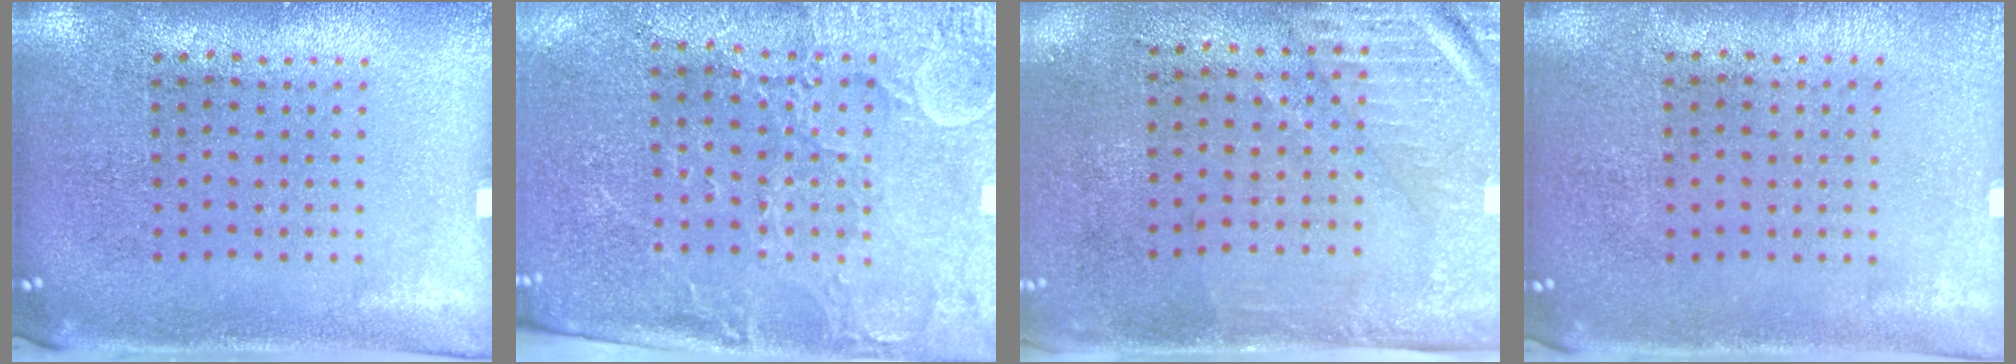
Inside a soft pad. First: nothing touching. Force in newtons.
{"total": 3.2, "press": 3.0, "slide": 1.3}
{"total": 3.0, "press": 2.5, "slide": 1.5}
{"total": 0.0}